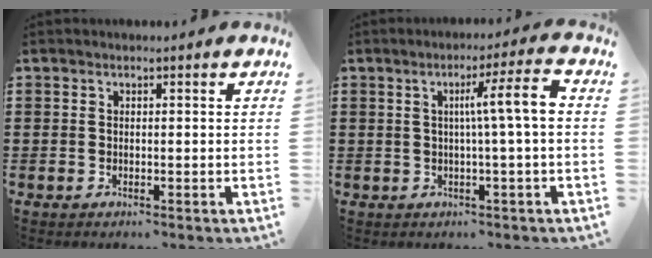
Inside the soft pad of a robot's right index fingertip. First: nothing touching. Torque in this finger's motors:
{"motor_torque": [1.17, -0.33, 0.35, 0.17]}